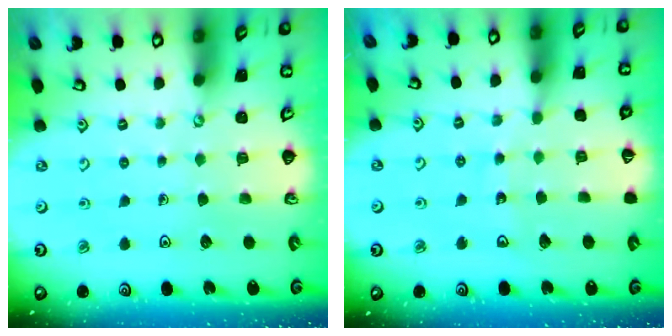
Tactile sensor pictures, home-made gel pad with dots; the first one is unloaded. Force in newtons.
{"total": 8.5, "press": 8.4, "slide": 1.0}